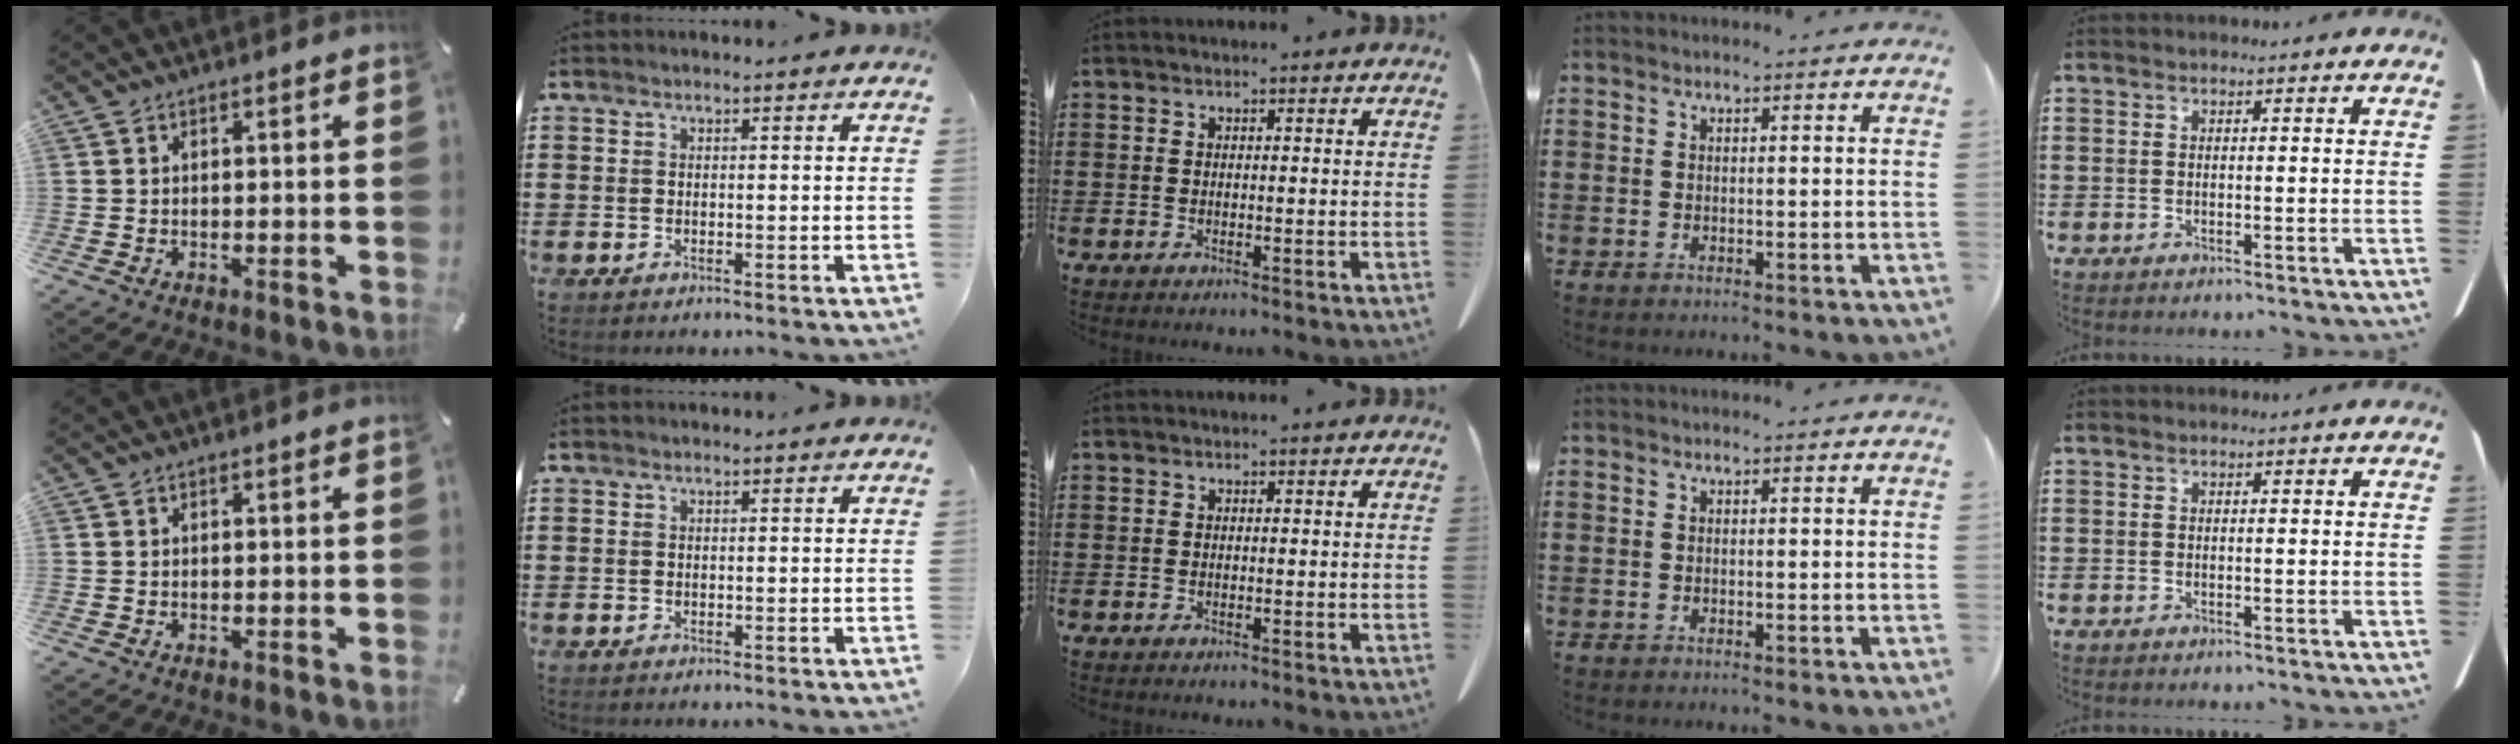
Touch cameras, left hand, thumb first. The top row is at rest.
{}